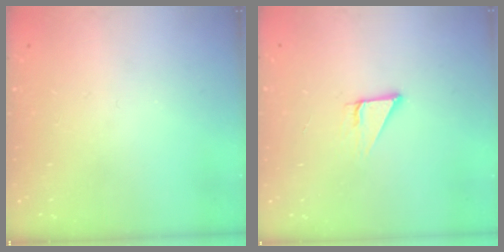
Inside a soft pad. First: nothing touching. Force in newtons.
{"total": 2.9, "press": 2.9, "slide": 0.2}